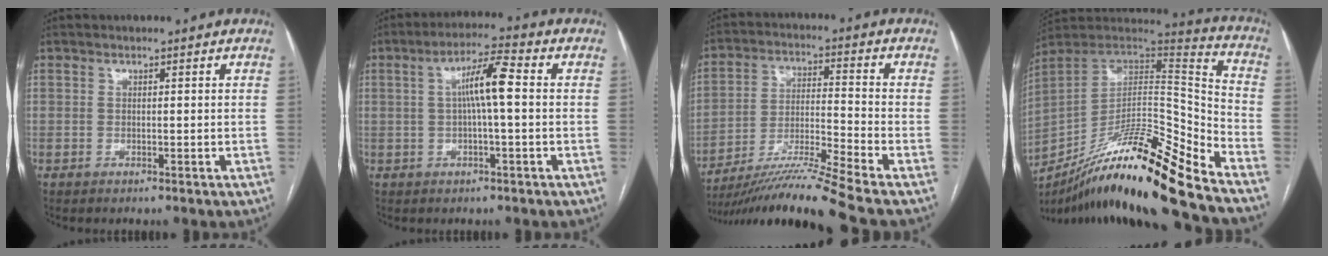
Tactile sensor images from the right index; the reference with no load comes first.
{"total": 6.9, "force": [0.6, 0.6, 6.9], "torque": [-0.122, 0.018, 0.008]}
{"total": 13.2, "force": [-11.1, -3.1, 6.4], "torque": [-0.114, -0.007, -0.198]}
{"total": 23.5, "force": [-18.0, -0.2, 15.1], "torque": [-0.253, -0.005, -0.325]}